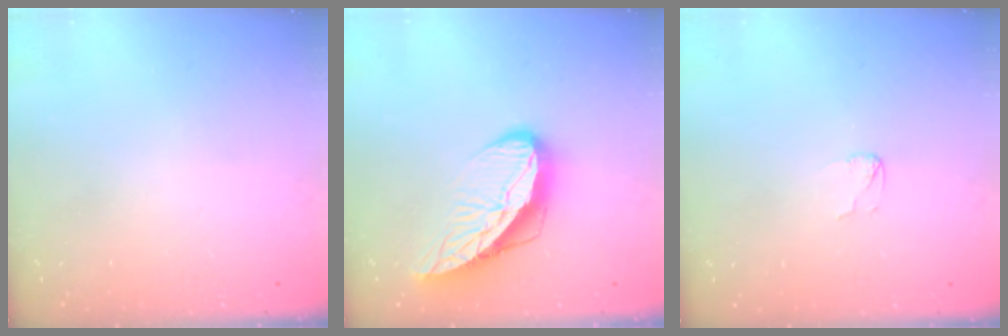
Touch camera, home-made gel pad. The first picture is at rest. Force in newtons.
{"total": 12.0, "press": 12.0, "slide": 1.2}
{"total": 2.9, "press": 2.8, "slide": 0.3}